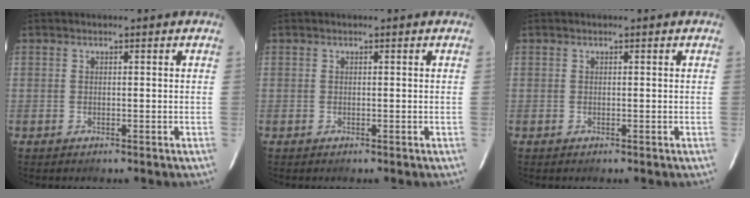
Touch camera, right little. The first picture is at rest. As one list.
[{"total": 0.0}, {"total": 0.0}]